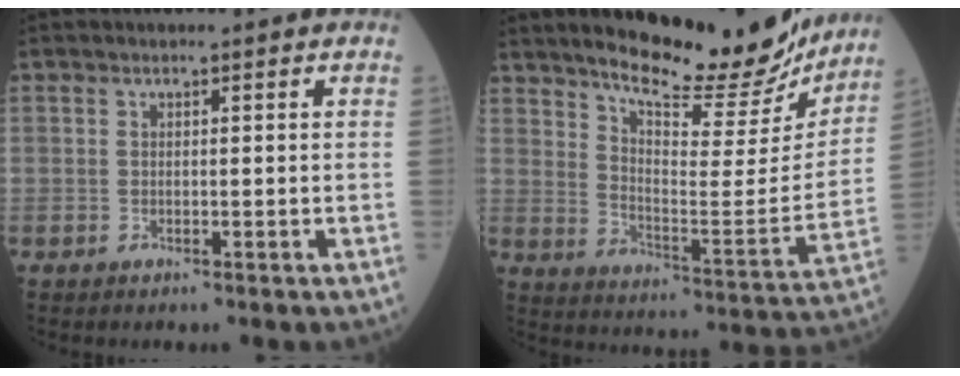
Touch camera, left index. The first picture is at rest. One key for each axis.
{"total": 20.1, "fx": 18.0, "fy": 3.6, "fz": 8.2, "tx": -0.113, "ty": -0.040, "tz": 0.250}